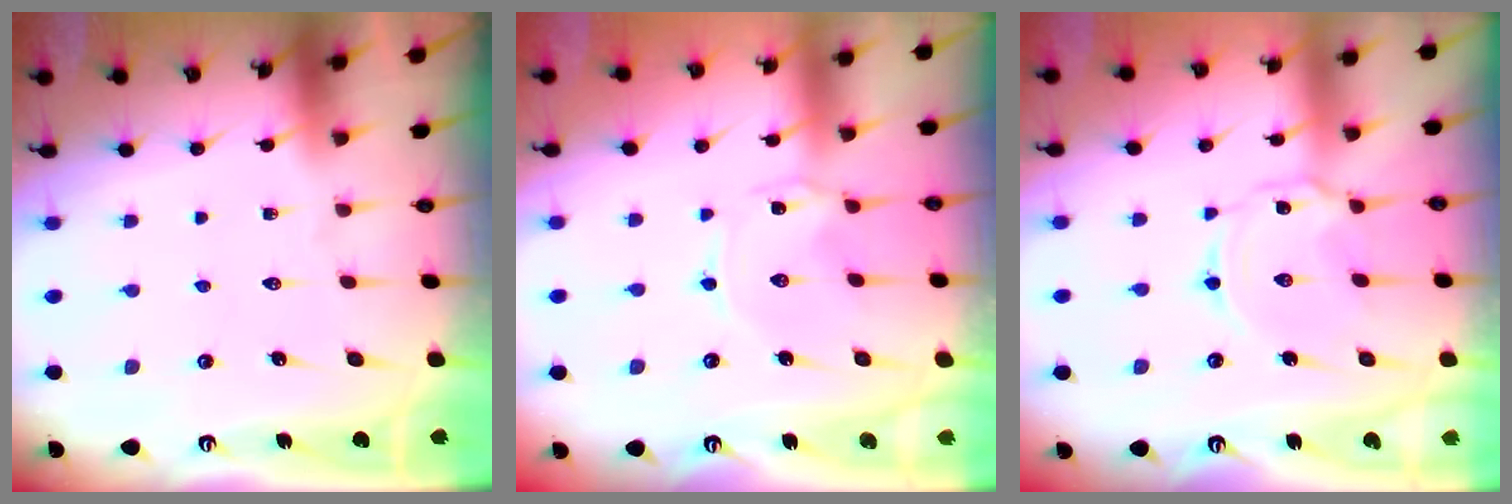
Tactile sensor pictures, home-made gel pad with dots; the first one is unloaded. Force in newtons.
{"total": 1.0, "press": 1.0, "slide": 0.1}
{"total": 3.2, "press": 3.2, "slide": 0.3}